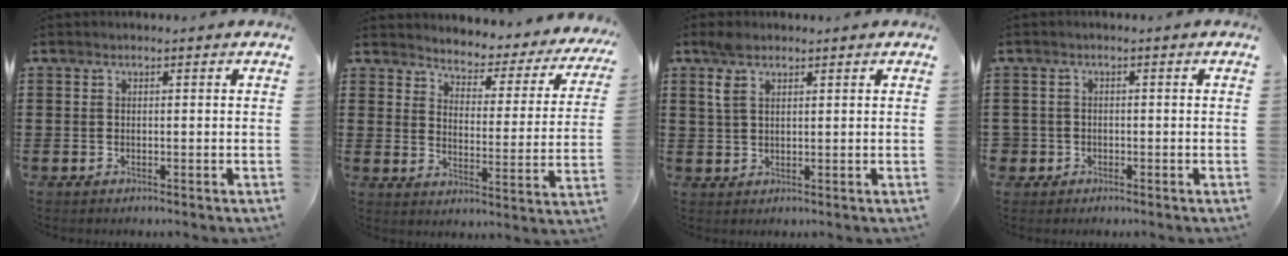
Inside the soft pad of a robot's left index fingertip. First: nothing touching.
{"total": 2.8, "force": [2.8, 0.4, 0.2], "torque": [-0.027, -0.033, 0.037]}
{"total": 3.4, "force": [1.8, 1.6, 2.4], "torque": [-0.054, 0.007, 0.033]}
{"total": 1.6, "force": [-0.8, 1.4, 0.1], "torque": [-0.008, 0.001, -0.020]}